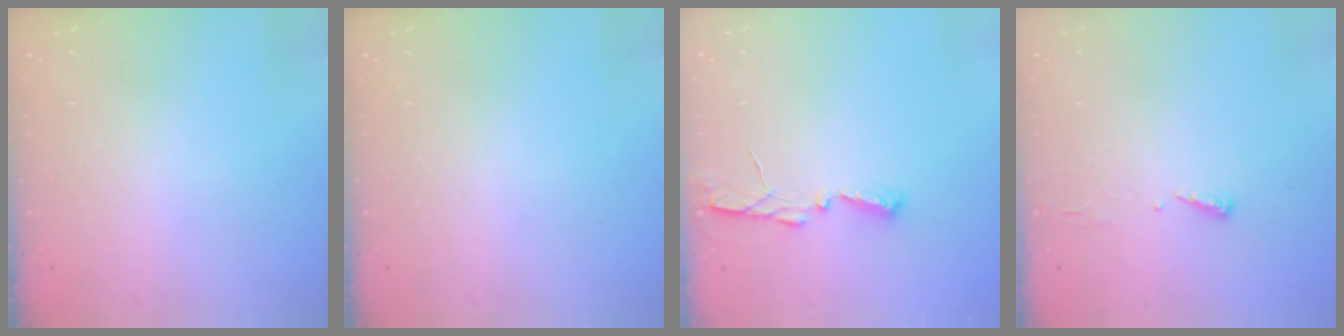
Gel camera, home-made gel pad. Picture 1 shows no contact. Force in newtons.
{"total": 0.0}
{"total": 4.9, "press": 4.9, "slide": 0.3}
{"total": 2.9, "press": 2.9, "slide": 0.4}